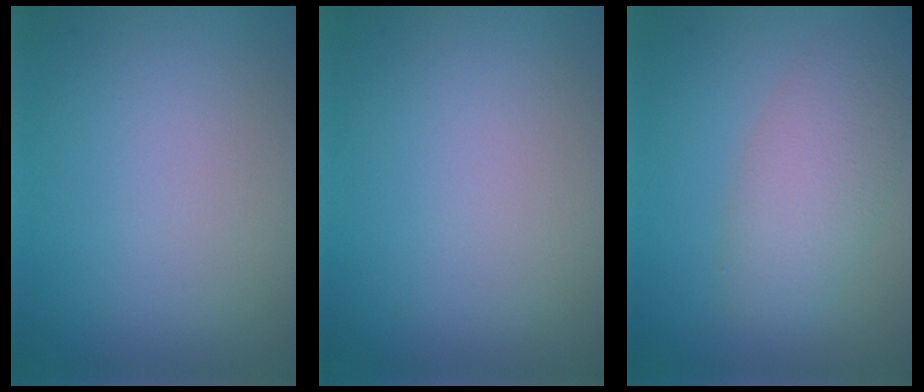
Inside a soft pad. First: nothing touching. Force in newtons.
{"total": 0.0}
{"total": 4.7, "press": 4.7, "slide": 0.3}